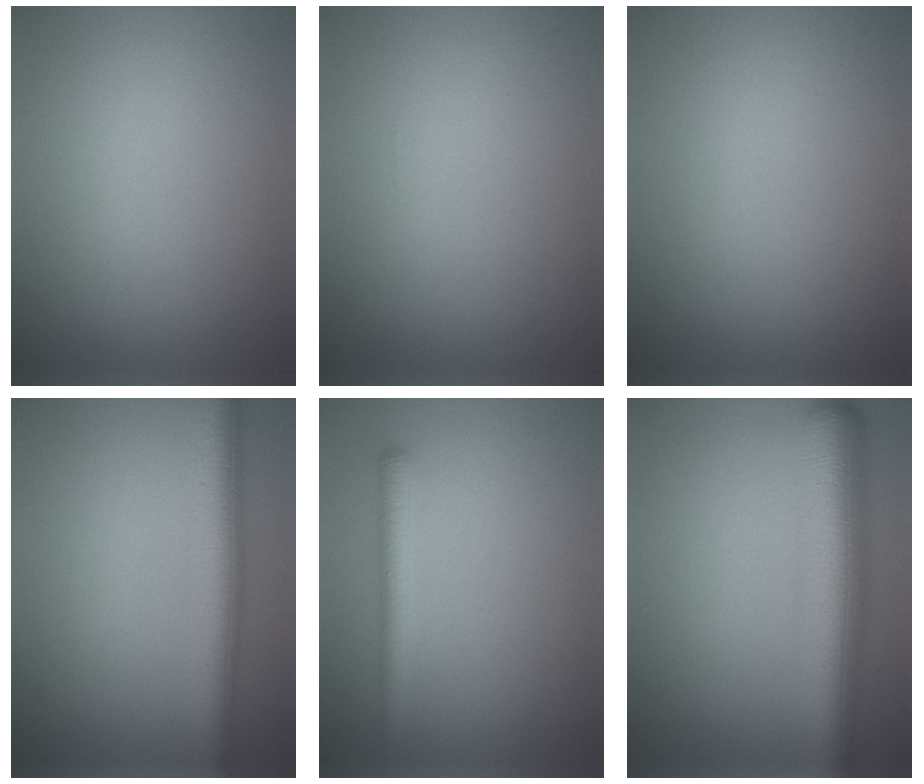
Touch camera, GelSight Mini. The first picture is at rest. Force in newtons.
{"total": 0.0}
{"total": 0.0}
{"total": 5.9, "press": 5.9, "slide": 0.0}
{"total": 2.3, "press": 2.3, "slide": 0.2}
{"total": 8.7, "press": 8.7, "slide": 0.2}